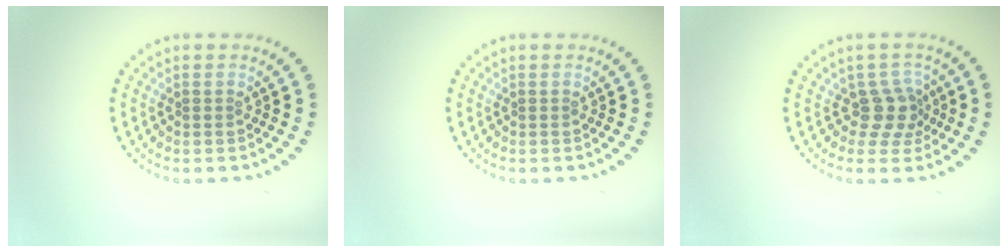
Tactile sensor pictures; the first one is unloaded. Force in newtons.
{"total": 0.0}
{"total": 2.9, "press": 2.1, "slide": 1.9}